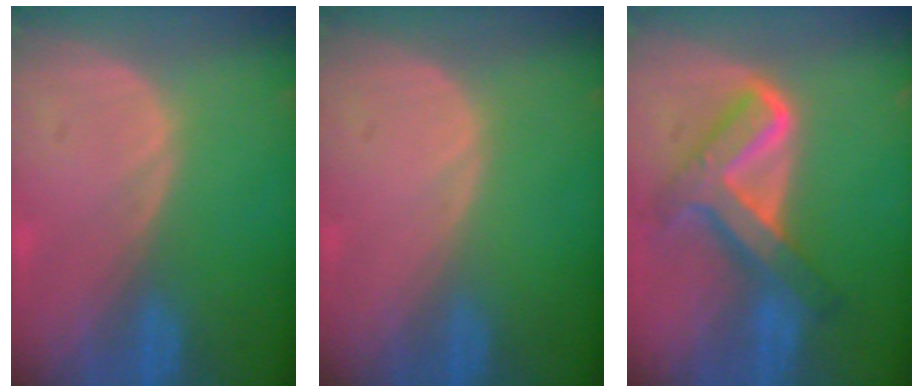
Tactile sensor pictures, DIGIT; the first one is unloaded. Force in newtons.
{"total": 0.0}
{"total": 8.3, "press": 8.3, "slide": 0.6}